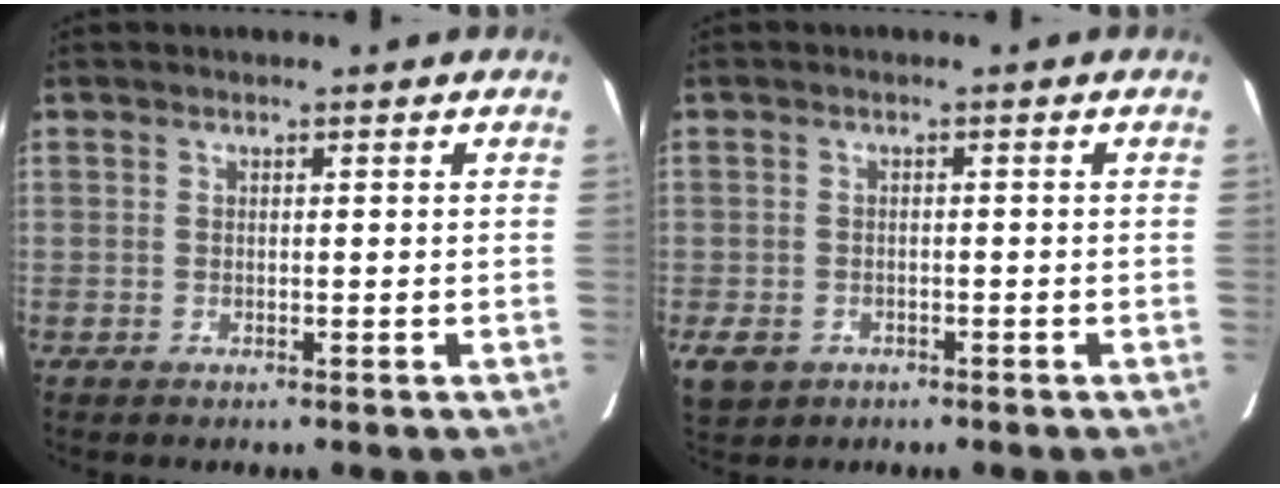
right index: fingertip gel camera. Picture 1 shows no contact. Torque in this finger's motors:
{"motor_torque": [0.10, -0.05, -0.27, -0.08]}